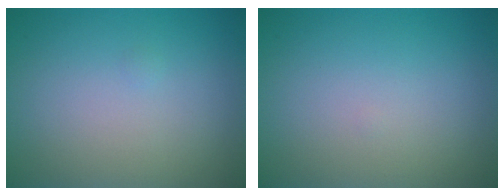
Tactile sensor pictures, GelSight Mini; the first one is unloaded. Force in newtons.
{"total": 0.0}